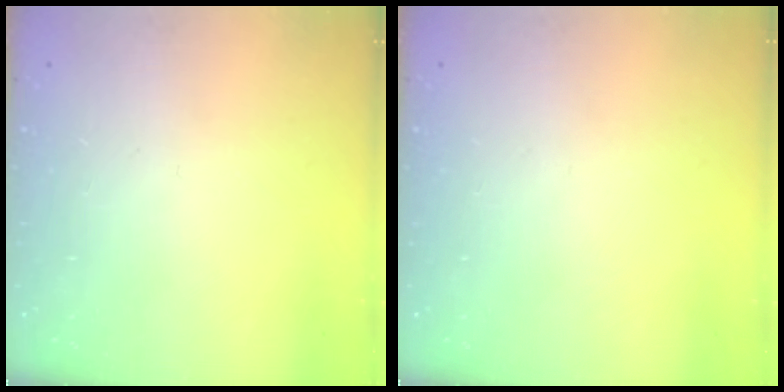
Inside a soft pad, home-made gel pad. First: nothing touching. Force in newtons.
{"total": 0.0}